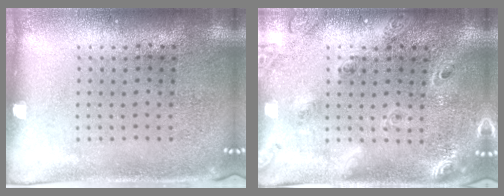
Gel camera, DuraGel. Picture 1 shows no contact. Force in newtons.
{"total": 1.8, "press": 1.7, "slide": 0.6}